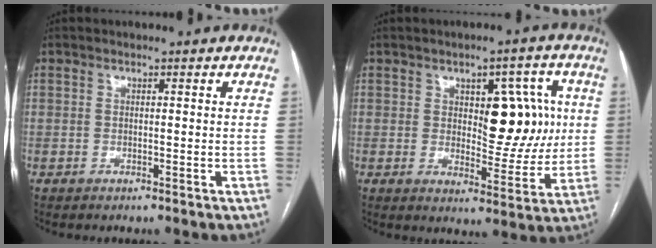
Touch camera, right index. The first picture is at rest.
{"total": 9.8, "force": [1.8, 4.6, 8.4], "torque": [-0.103, 0.017, 0.033]}